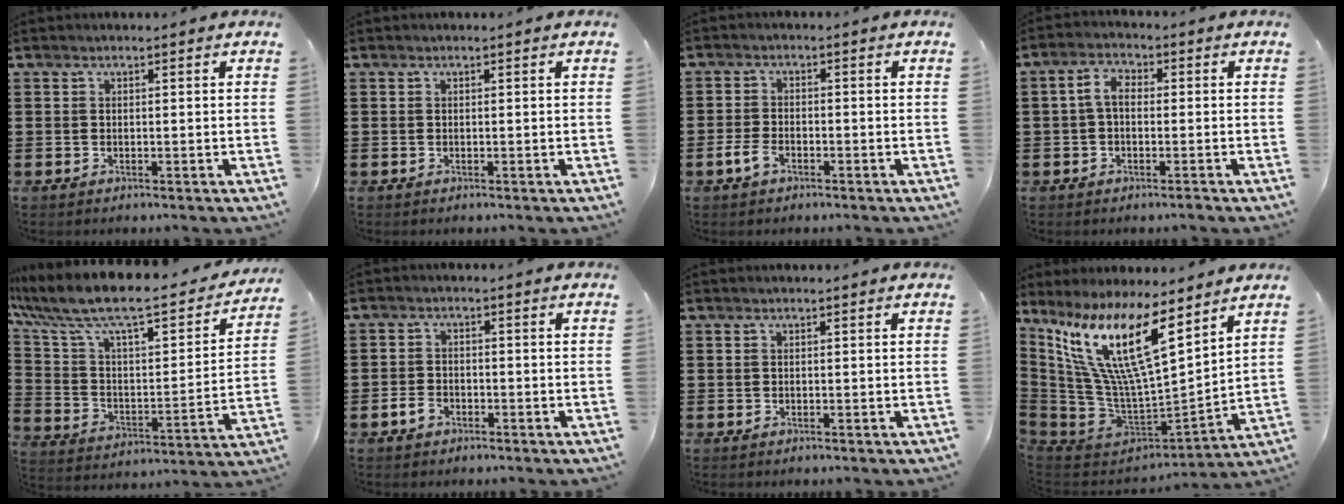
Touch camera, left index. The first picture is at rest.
{"total": 0.0}
{"total": 3.2, "force": [-1.8, 1.6, 2.1], "torque": [-0.052, 0.000, -0.038]}
{"total": 4.3, "force": [-0.5, 2.3, 3.6], "torque": [-0.076, 0.011, -0.013]}
{"total": 9.8, "force": [7.9, 1.7, 5.5], "torque": [-0.142, -0.061, 0.129]}
{"total": 2.4, "force": [-1.5, 1.5, 1.1], "torque": [-0.022, 0.004, -0.030]}
{"total": 0.0}
{"total": 16.2, "force": [8.7, 4.3, 13.0], "torque": [-0.301, -0.054, 0.145]}